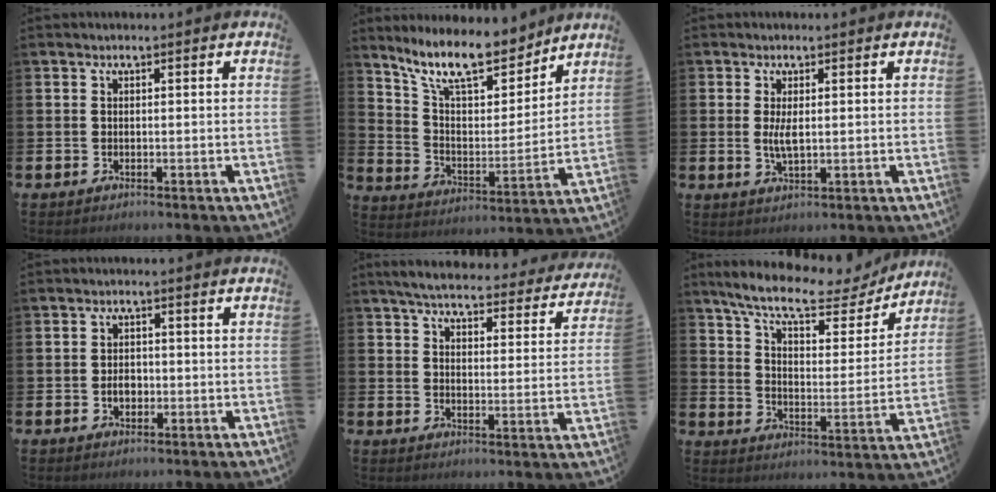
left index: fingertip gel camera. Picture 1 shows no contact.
{"total": 12.7, "force": [10.6, 3.8, 5.7], "torque": [-0.140, -0.061, 0.191]}
{"total": 2.9, "force": [0.4, 0.9, 2.7], "torque": [-0.048, 0.000, 0.005]}
{"total": 2.4, "force": [-0.6, 1.8, 1.5], "torque": [-0.018, -0.001, -0.016]}
{"total": 5.3, "force": [5.0, 0.8, 1.5], "torque": [-0.044, -0.033, 0.084]}
{"total": 9.8, "force": [8.4, 2.3, 4.3], "torque": [-0.108, -0.051, 0.141]}